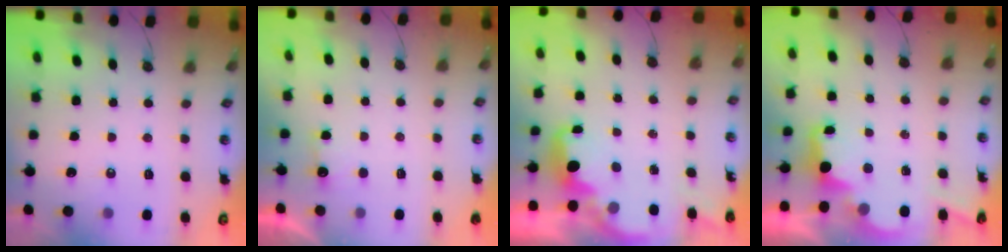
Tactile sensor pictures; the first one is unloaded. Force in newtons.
{"total": 2.5, "press": 2.4, "slide": 1.0}
{"total": 3.0, "press": 3.0, "slide": 0.7}
{"total": 2.5, "press": 2.4, "slide": 0.8}